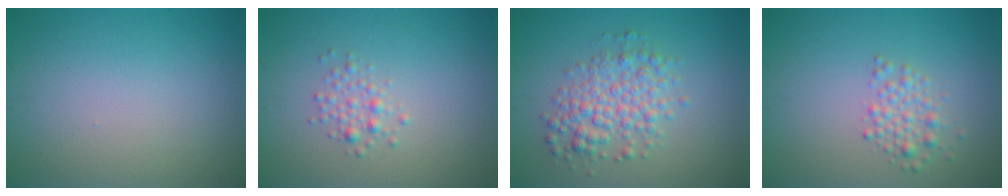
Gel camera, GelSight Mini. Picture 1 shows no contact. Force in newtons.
{"total": 1.5, "press": 1.5, "slide": 0.0}
{"total": 4.2, "press": 4.2, "slide": 0.1}
{"total": 2.1, "press": 2.1, "slide": 0.0}